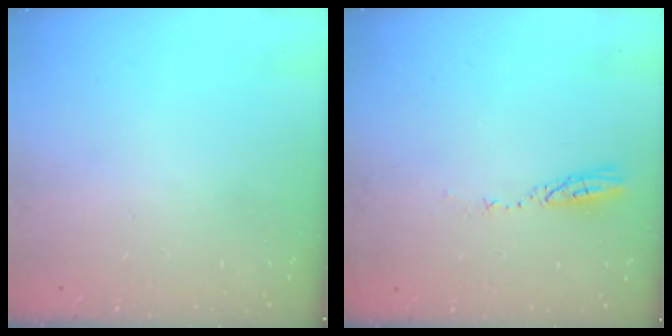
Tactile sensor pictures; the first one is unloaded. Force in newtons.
{"total": 3.3, "press": 3.3, "slide": 0.2}